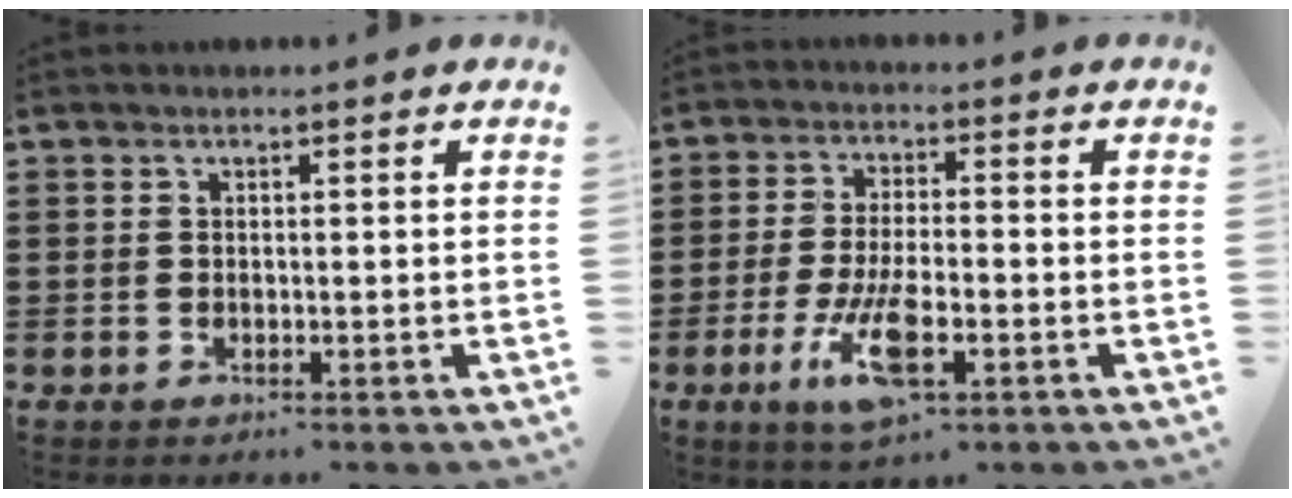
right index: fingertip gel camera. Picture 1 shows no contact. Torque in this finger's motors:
{"motor_torque": [0.93, 1.20, 0.72, 0.20]}